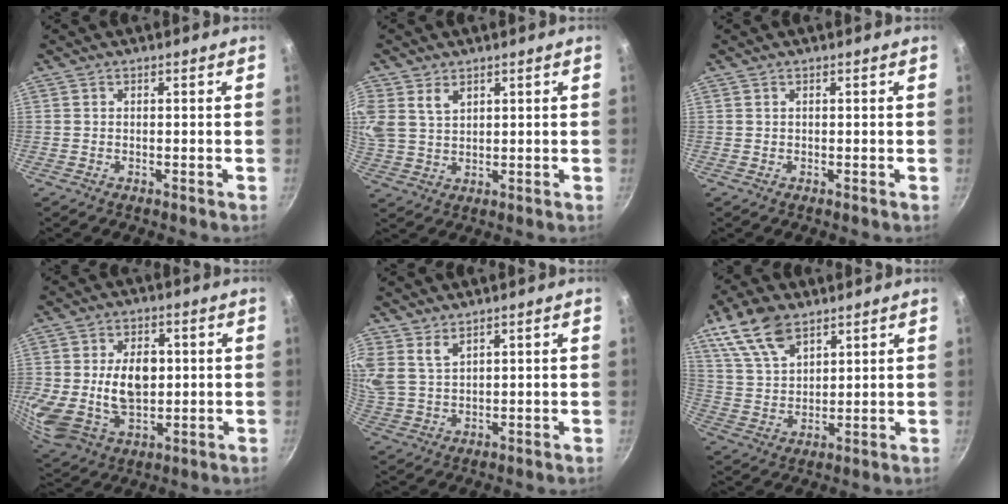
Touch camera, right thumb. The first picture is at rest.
{"total": 10.8, "force": [5.0, 7.5, 5.9], "torque": [-0.142, 0.014, 0.107]}
{"total": 0.0}
{"total": 17.9, "force": [1.3, 12.5, 12.8], "torque": [-0.242, -0.003, 0.033]}
{"total": 5.7, "force": [4.0, 2.7, 3.1], "torque": [-0.059, -0.018, 0.088]}
{"total": 12.0, "force": [7.5, 6.3, 6.9], "torque": [-0.122, -0.020, 0.153]}